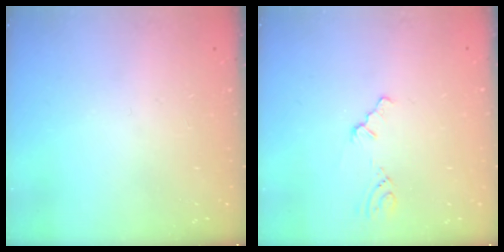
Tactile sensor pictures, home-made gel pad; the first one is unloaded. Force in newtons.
{"total": 1.0, "press": 0.9, "slide": 0.2}